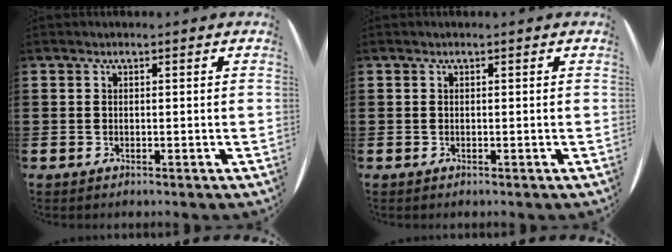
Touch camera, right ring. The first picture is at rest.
{"total": 0.0}